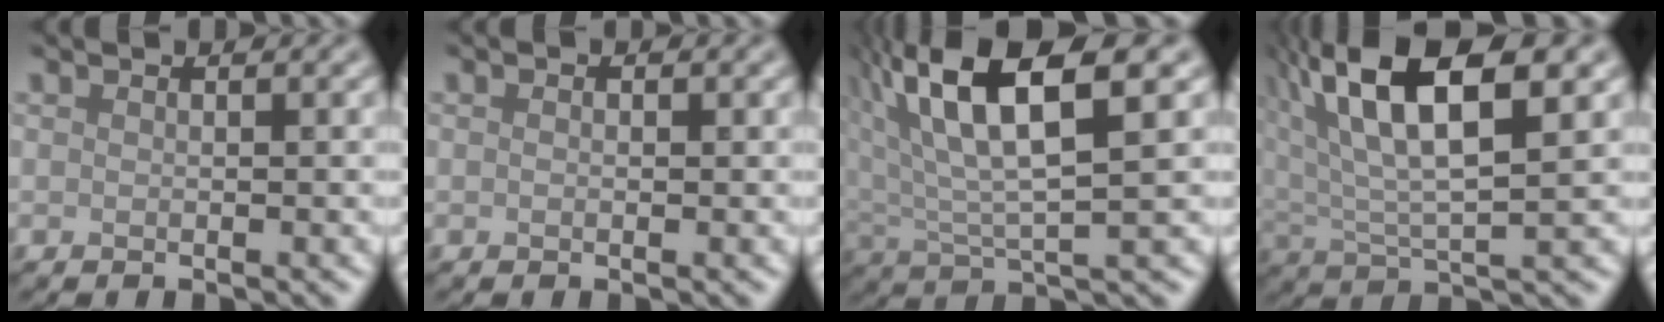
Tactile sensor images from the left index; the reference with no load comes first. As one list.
[{"total": 0.9, "force": [0.3, 0.5, 0.7], "torque": [-0.006, -0.006, 0.002]}, {"total": 11.5, "force": [5.5, 3.5, 9.5], "torque": [-0.203, 0.026, 0.098]}, {"total": 12.9, "force": [6.1, 4.6, 10.4], "torque": [-0.204, 0.025, 0.098]}]